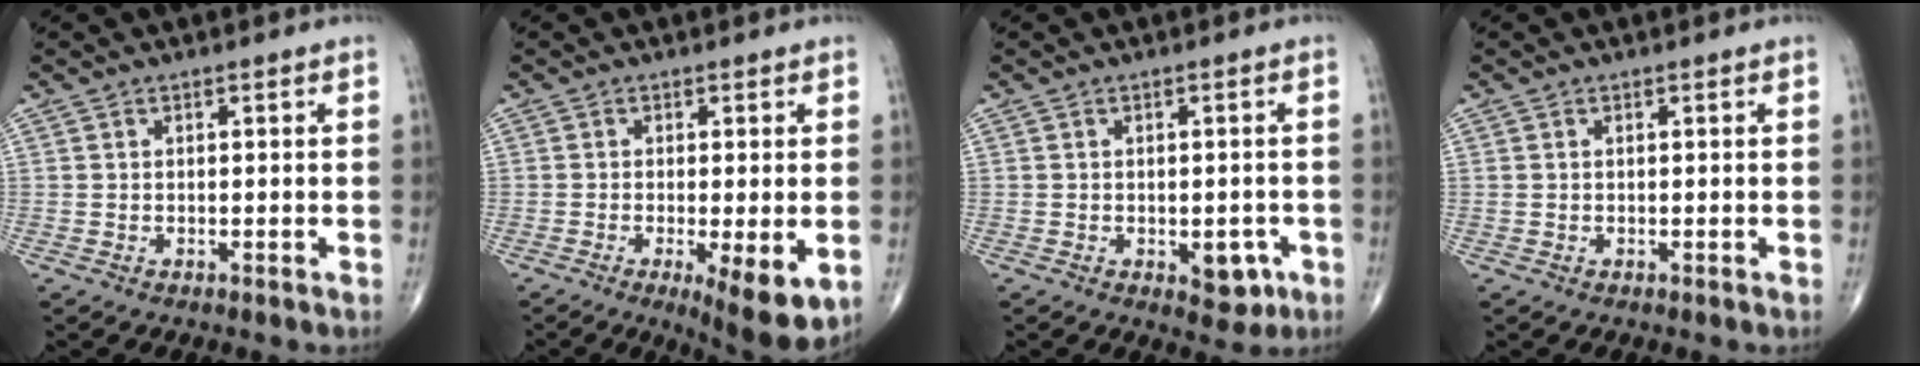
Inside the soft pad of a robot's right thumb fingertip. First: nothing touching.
{"total": 8.9, "force": [-2.6, 2.4, 8.2], "torque": [-0.119, -0.023, -0.037]}
{"total": 4.9, "force": [-1.7, 2.8, 3.6], "torque": [-0.019, 0.003, -0.015]}
{"total": 0.0}